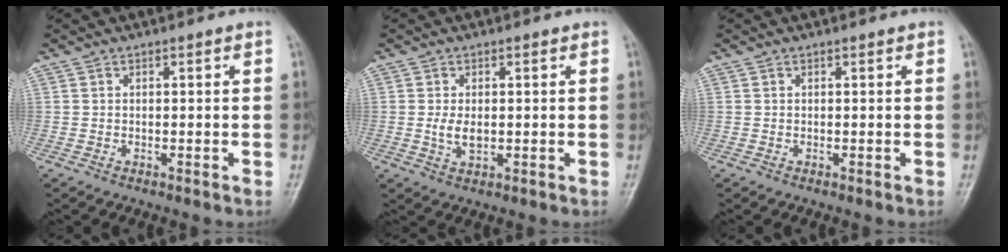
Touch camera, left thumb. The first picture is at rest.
{"total": 3.0, "force": [0.1, 1.8, 2.4], "torque": [-0.045, -0.006, 0.004]}
{"total": 0.0}